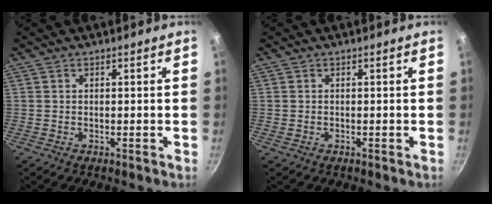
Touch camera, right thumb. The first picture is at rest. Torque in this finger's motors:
{"motor_torque": [0.02, 0.20, 0.09, 0.40, 0.12]}